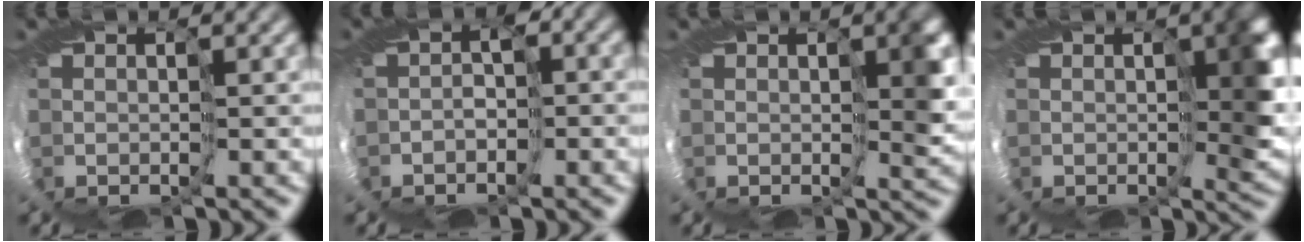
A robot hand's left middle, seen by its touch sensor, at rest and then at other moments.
{"total": 3.9, "force": [-0.6, 3.0, 2.4], "torque": [-0.032, 0.005, 0.001]}
{"total": 3.1, "force": [0.7, 1.0, 2.8], "torque": [-0.045, 0.001, 0.006]}
{"total": 5.6, "force": [1.2, 2.3, 4.9], "torque": [-0.070, 0.000, 0.016]}